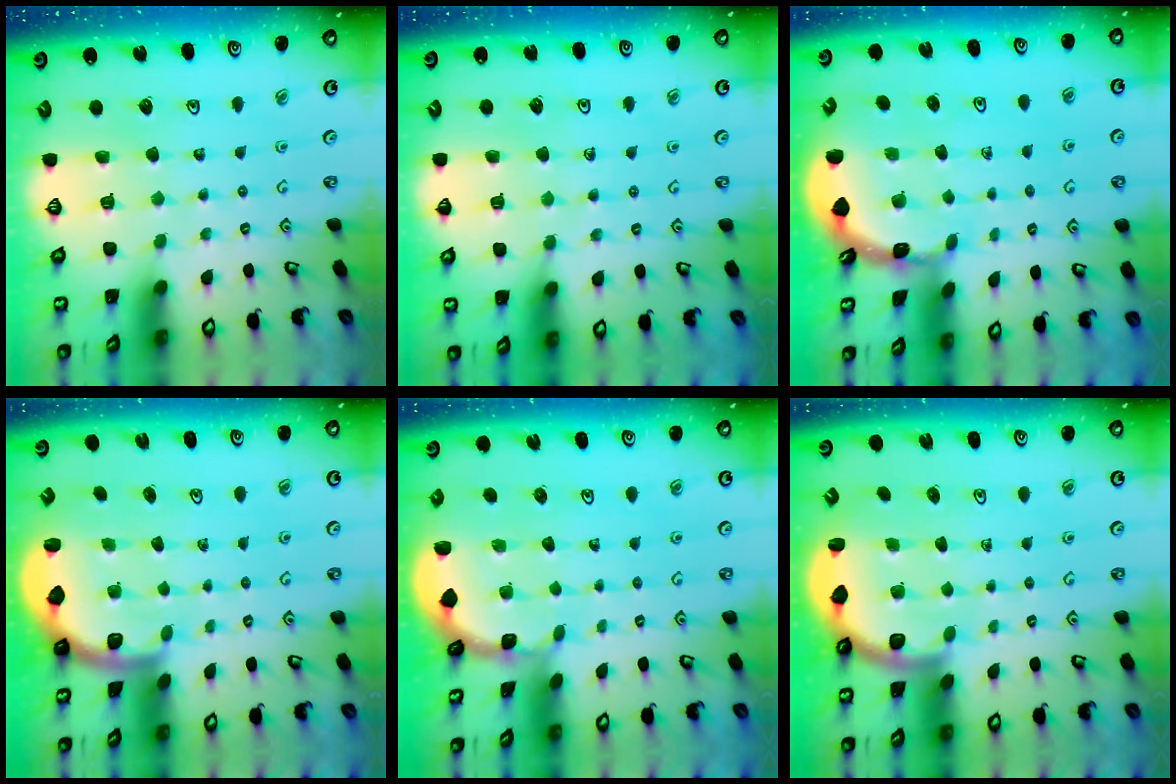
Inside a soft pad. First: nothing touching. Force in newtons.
{"total": 3.8, "press": 3.8, "slide": 0.7}
{"total": 1.8, "press": 1.8, "slide": 0.1}
{"total": 2.0, "press": 2.0, "slide": 0.5}
{"total": 0.8, "press": 0.8, "slide": 0.2}
{"total": 2.4, "press": 2.3, "slide": 0.6}